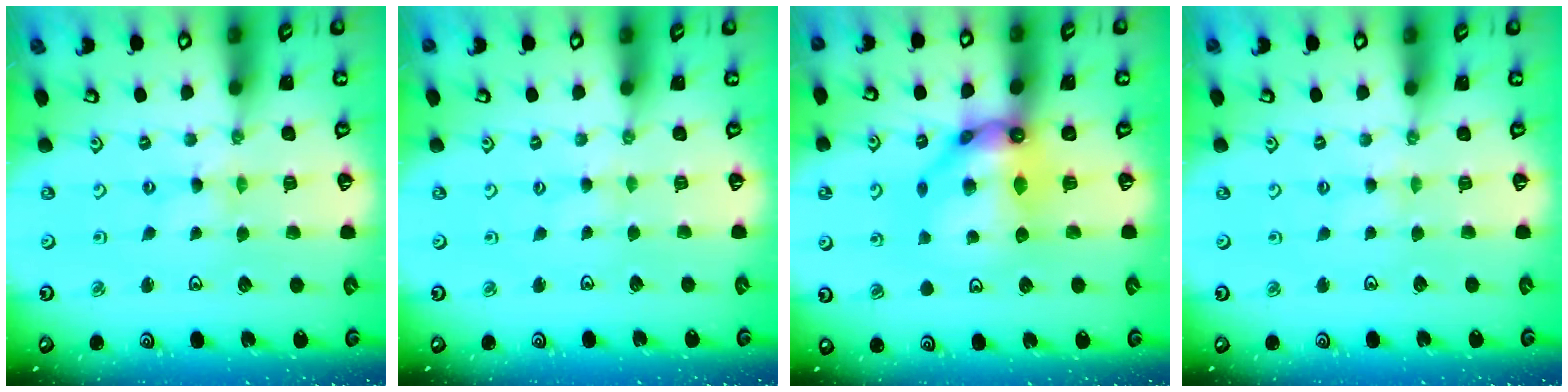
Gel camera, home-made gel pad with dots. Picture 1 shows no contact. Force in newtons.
{"total": 0.9, "press": 0.9, "slide": 0.1}
{"total": 12.7, "press": 12.6, "slide": 1.6}
{"total": 1.8, "press": 1.7, "slide": 0.3}